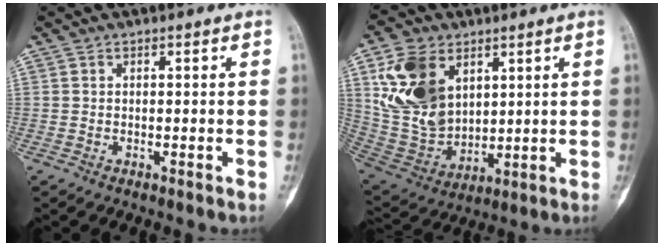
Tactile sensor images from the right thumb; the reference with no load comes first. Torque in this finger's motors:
{"motor_torque": [1.34, 1.55, 0.74, 0.11, 0.09]}